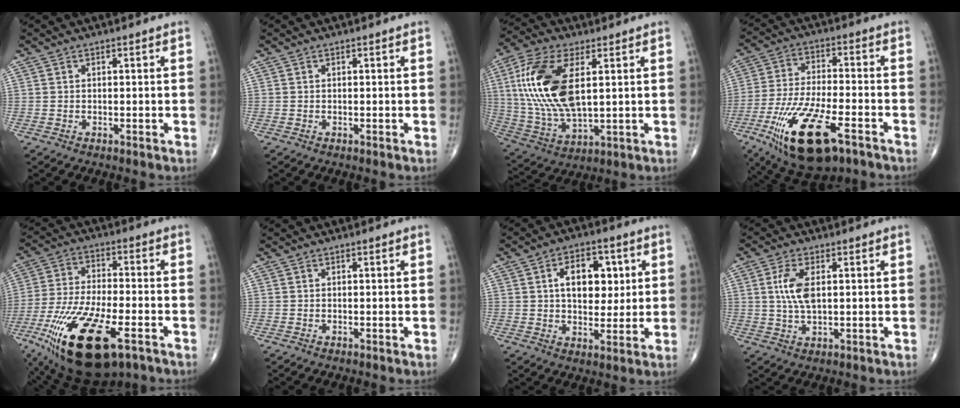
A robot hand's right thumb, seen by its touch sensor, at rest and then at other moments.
{"total": 0.0}
{"total": 18.9, "force": [3.9, 9.0, 16.2], "torque": [-0.341, -0.010, 0.078]}
{"total": 19.4, "force": [-9.2, 7.1, 15.5], "torque": [-0.318, 0.011, -0.154]}
{"total": 23.0, "force": [-11.0, 8.8, 18.2], "torque": [-0.375, 0.007, -0.184]}
{"total": 0.0}
{"total": 10.8, "force": [2.5, 6.7, 8.1], "torque": [-0.076, -0.004, 0.039]}
{"total": 6.4, "force": [1.2, 2.9, 5.6], "torque": [-0.120, -0.002, 0.022]}